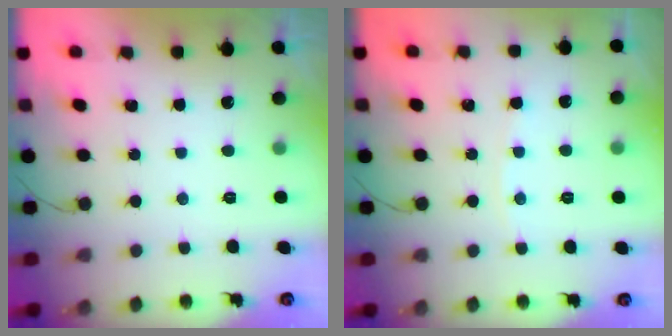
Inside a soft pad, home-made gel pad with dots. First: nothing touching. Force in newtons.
{"total": 2.0, "press": 2.0, "slide": 0.4}